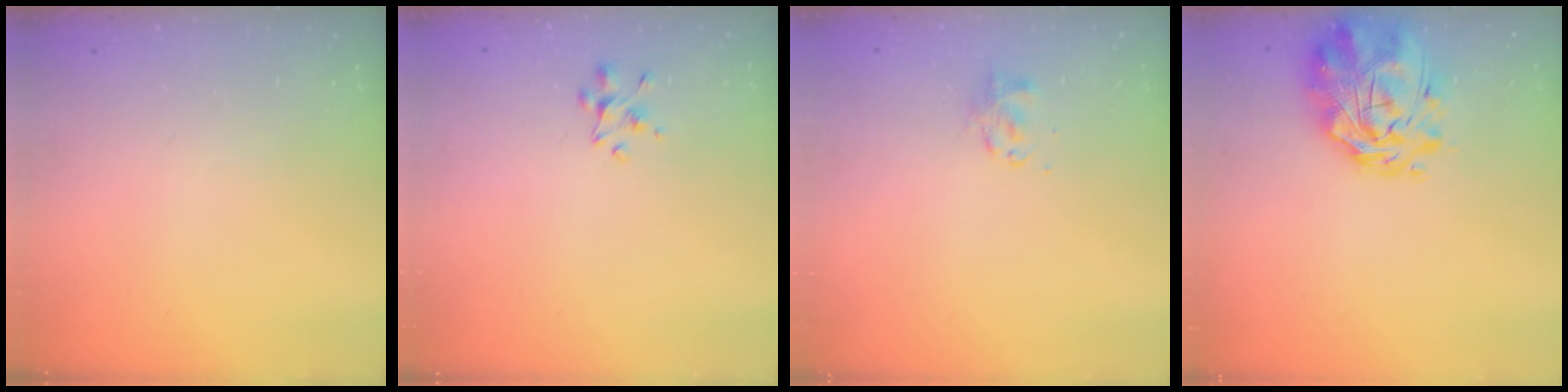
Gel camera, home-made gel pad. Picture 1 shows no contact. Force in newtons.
{"total": 2.8, "press": 2.7, "slide": 0.7}
{"total": 2.8, "press": 2.7, "slide": 0.4}
{"total": 3.3, "press": 3.0, "slide": 1.5}